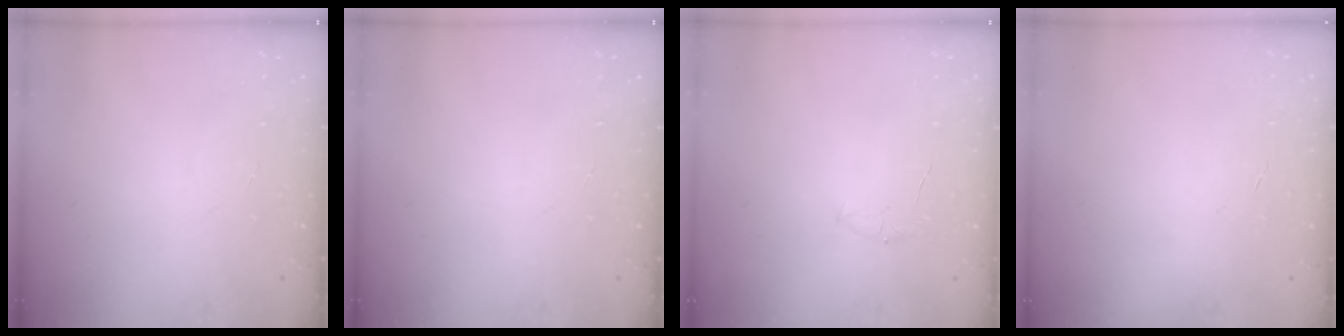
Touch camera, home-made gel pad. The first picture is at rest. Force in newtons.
{"total": 0.0}
{"total": 4.0, "press": 3.8, "slide": 1.2}
{"total": 0.0}